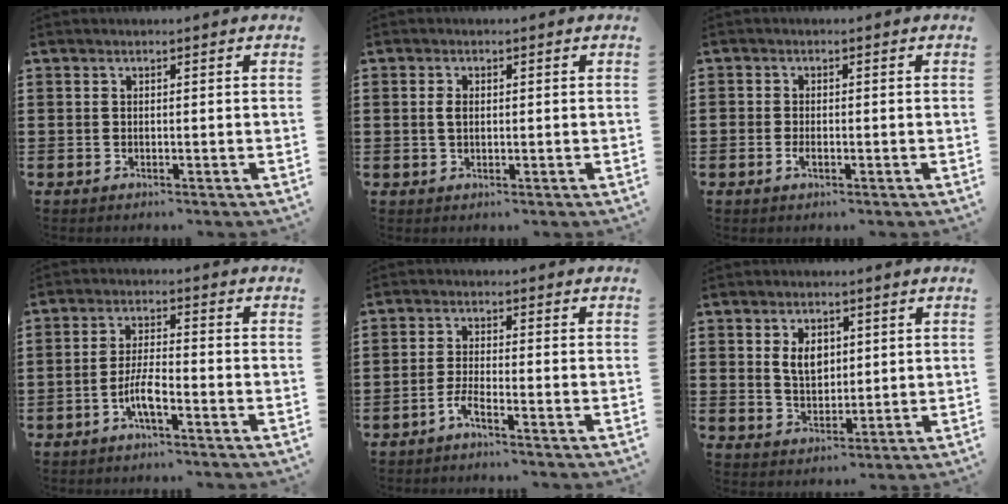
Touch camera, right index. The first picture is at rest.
{"total": 1.8, "force": [0.3, 1.0, 1.5], "torque": [-0.032, 0.007, 0.005]}
{"total": 1.5, "force": [-0.8, 0.7, 1.1], "torque": [-0.021, -0.003, -0.014]}
{"total": 5.0, "force": [-2.6, 1.0, 4.1], "torque": [-0.095, -0.006, -0.054]}
{"total": 2.8, "force": [-2.2, -0.1, 1.6], "torque": [-0.045, -0.005, -0.047]}
{"total": 4.8, "force": [1.4, 3.2, 3.2], "torque": [-0.066, 0.009, 0.022]}